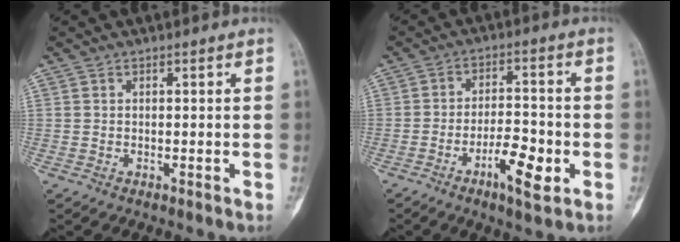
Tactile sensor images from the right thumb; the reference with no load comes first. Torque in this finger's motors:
{"motor_torque": [0.73, 0.98, -0.04, -0.03, -0.01]}